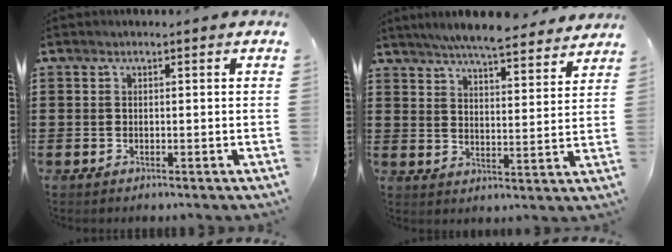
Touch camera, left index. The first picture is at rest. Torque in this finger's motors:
{"motor_torque": [2.14, 0.00, 0.78, 0.17]}